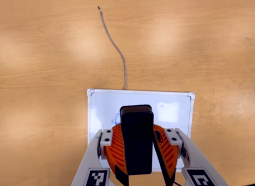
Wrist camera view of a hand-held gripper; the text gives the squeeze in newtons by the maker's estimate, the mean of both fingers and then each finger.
{"total": 8.2, "left": 9.1, "right": 7.4}